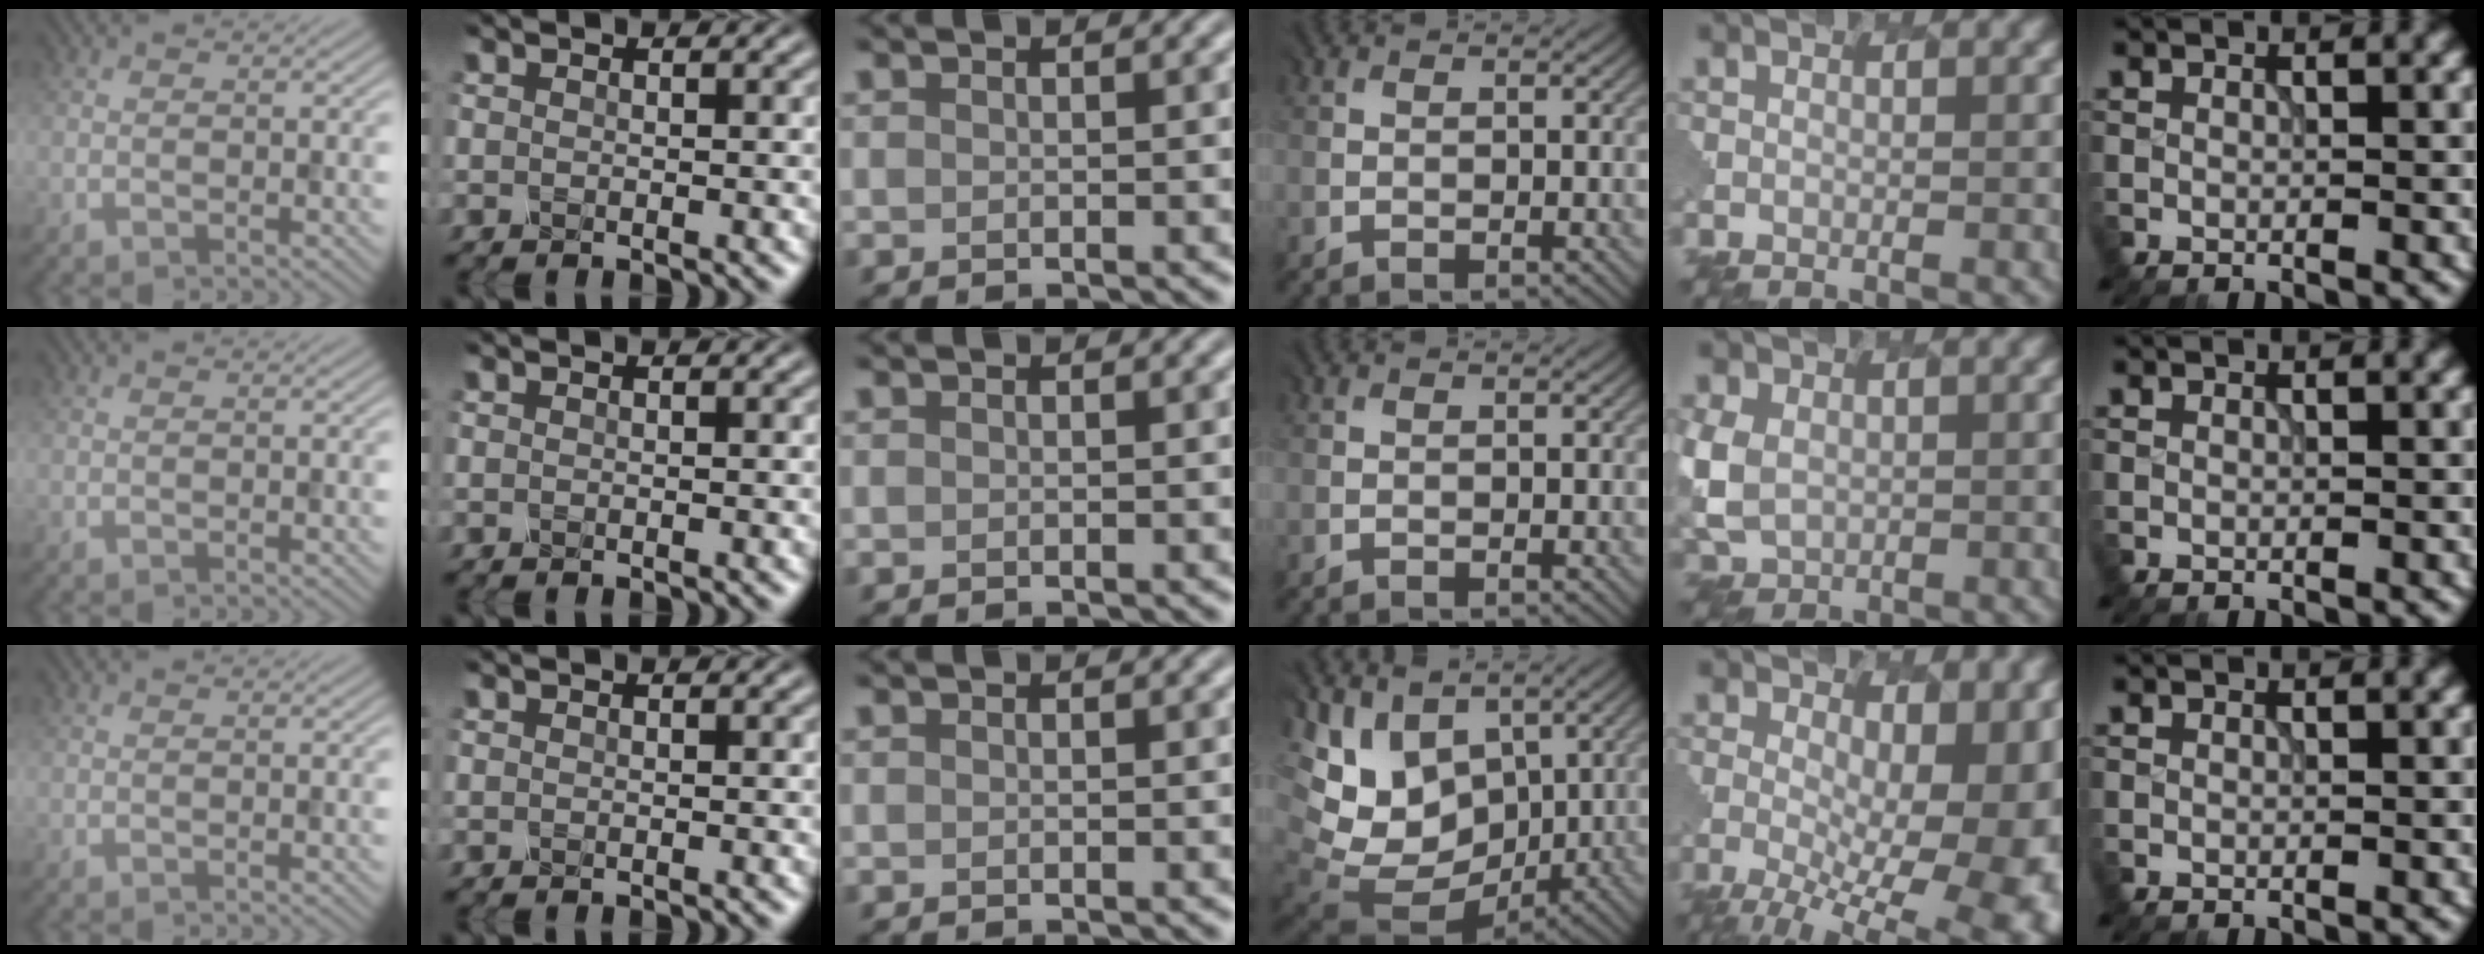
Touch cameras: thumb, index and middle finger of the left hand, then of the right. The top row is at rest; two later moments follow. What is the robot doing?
{"motion": "dispense", "object": "pipette"}